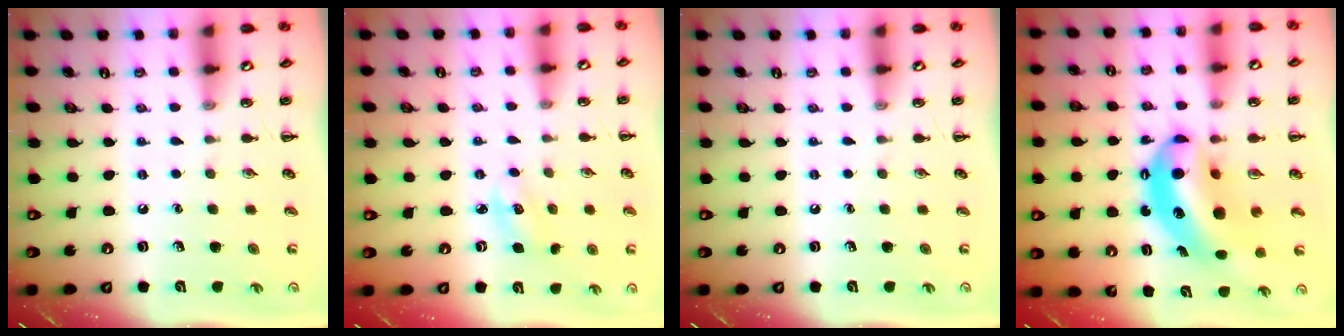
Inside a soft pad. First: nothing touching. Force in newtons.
{"total": 4.0, "press": 3.9, "slide": 1.1}
{"total": 0.0}
{"total": 12.9, "press": 12.4, "slide": 3.4}